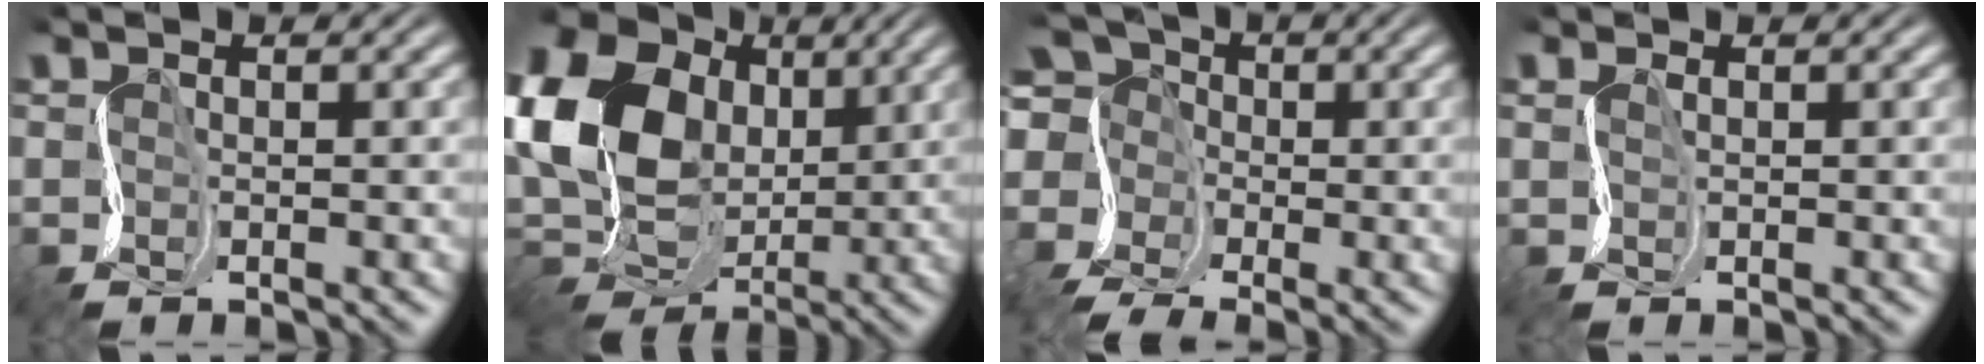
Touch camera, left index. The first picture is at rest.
{"total": 17.2, "force": [4.3, 13.4, 9.8], "torque": [-0.224, 0.028, 0.077]}
{"total": 8.6, "force": [-3.4, 6.1, 5.0], "torque": [-0.101, -0.006, -0.052]}
{"total": 0.7, "force": [0.6, 0.2, -0.1], "torque": [0.008, 0.001, 0.014]}